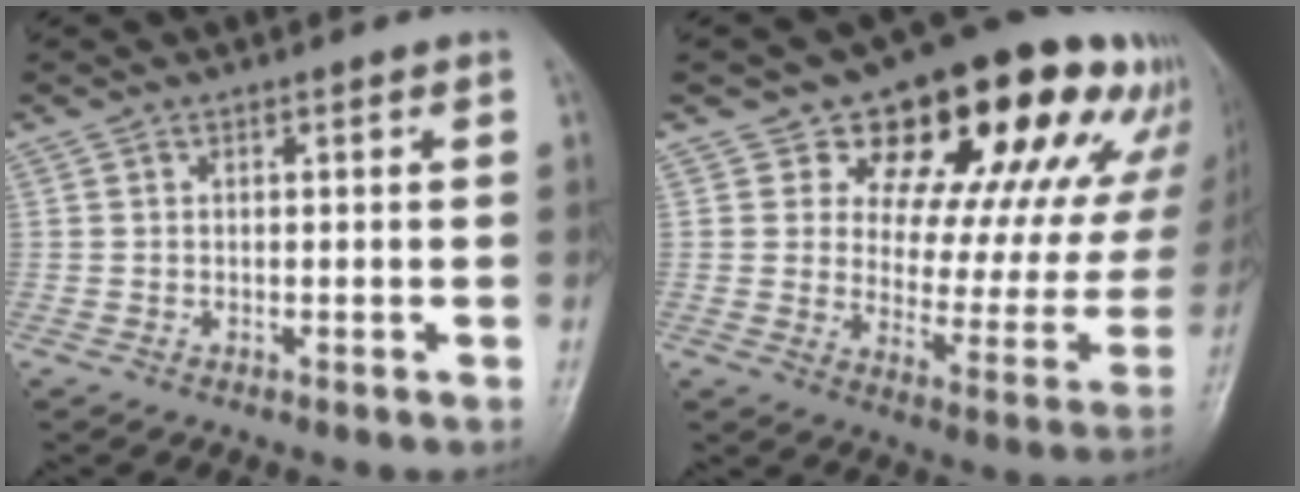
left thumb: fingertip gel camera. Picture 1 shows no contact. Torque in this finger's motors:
{"motor_torque": [0.60, 0.88, 1.43, -1.34, 0.13]}